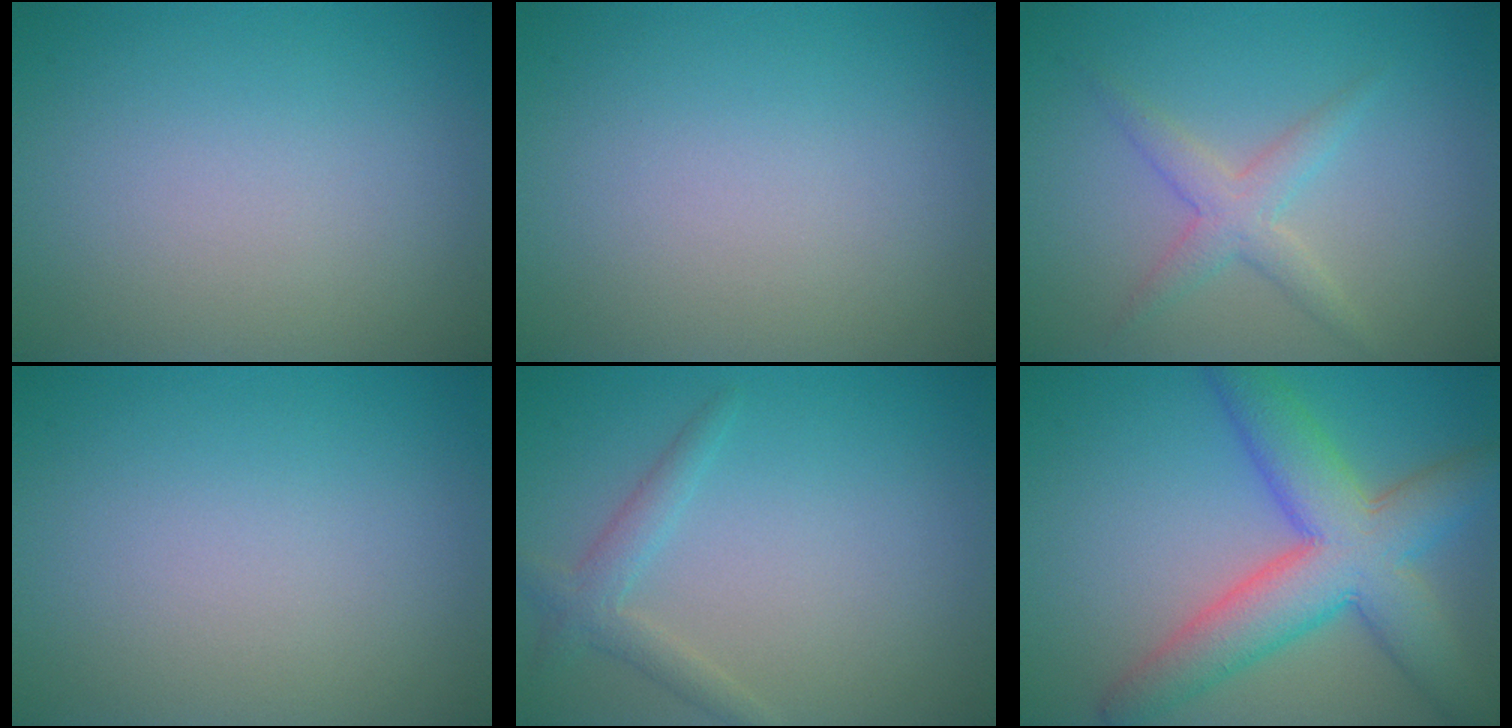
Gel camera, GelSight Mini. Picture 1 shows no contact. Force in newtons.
{"total": 0.0}
{"total": 2.4, "press": 2.4, "slide": 0.1}
{"total": 0.0}
{"total": 2.0, "press": 2.0, "slide": 0.1}
{"total": 8.4, "press": 8.4, "slide": 0.4}